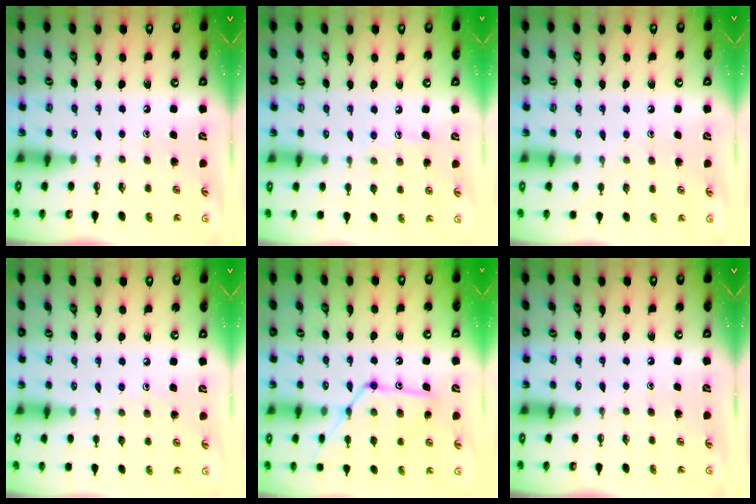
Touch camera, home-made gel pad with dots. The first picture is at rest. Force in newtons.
{"total": 7.3, "press": 7.3, "slide": 0.0}
{"total": 3.3, "press": 3.2, "slide": 0.3}
{"total": 3.7, "press": 3.7, "slide": 0.4}
{"total": 14.3, "press": 14.3, "slide": 1.0}
{"total": 0.0}